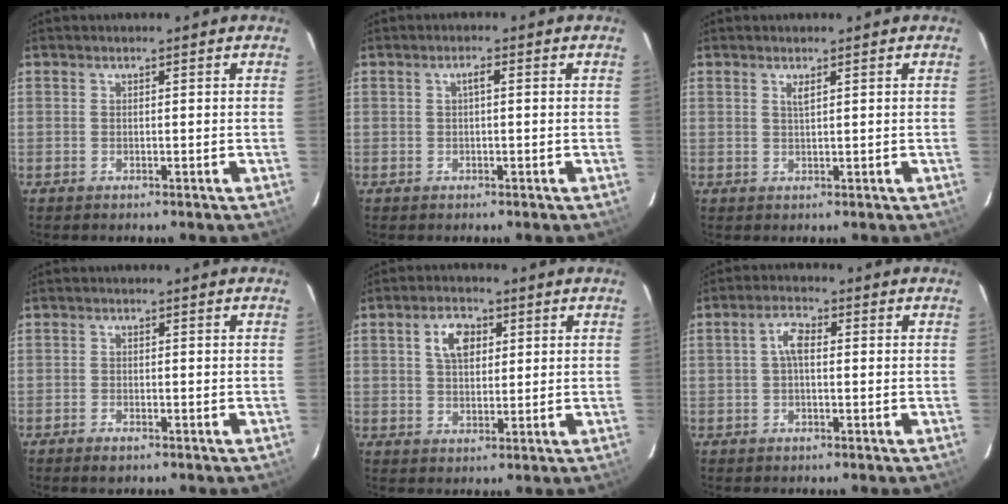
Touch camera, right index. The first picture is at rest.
{"total": 1.2, "force": [0.1, 0.3, 1.2], "torque": [-0.021, 0.007, 0.000]}
{"total": 1.1, "force": [0.6, 0.1, 0.9], "torque": [-0.018, 0.000, 0.011]}
{"total": 1.8, "force": [-1.3, 0.7, 0.9], "torque": [-0.025, -0.002, -0.027]}
{"total": 5.6, "force": [1.9, 3.5, 4.0], "torque": [-0.068, 0.016, 0.037]}
{"total": 3.4, "force": [0.1, 1.6, 3.0], "torque": [-0.061, 0.012, 0.003]}